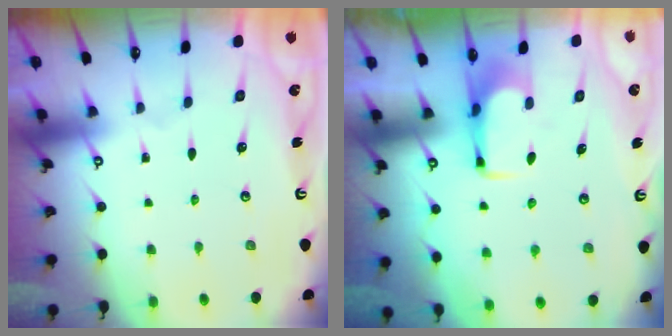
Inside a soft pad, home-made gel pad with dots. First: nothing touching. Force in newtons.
{"total": 1.5, "press": 1.5, "slide": 0.5}